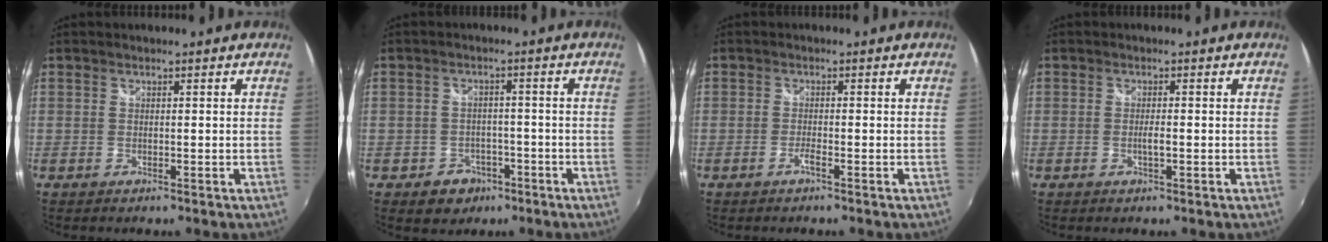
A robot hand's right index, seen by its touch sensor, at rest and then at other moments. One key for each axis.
{"total": 5.6, "fx": -3.0, "fy": 4.6, "fz": 1.3, "tx": -0.043, "ty": 0.010, "tz": -0.031}
{"total": 1.4, "fx": -0.8, "fy": -0.1, "fz": 1.1, "tx": -0.025, "ty": -0.002, "tz": -0.019}
{"total": 1.6, "fx": -0.5, "fy": 0.1, "fz": 1.6, "tx": -0.030, "ty": -0.002, "tz": -0.008}